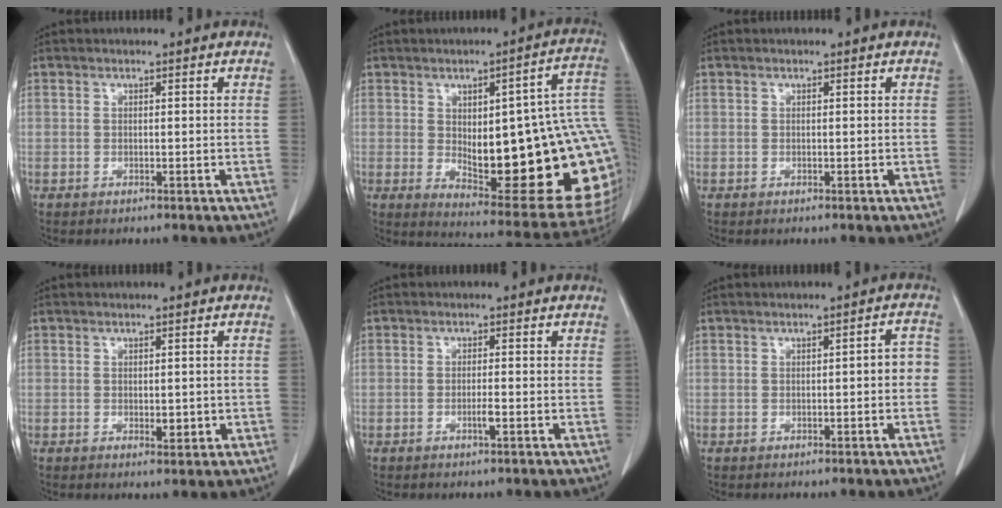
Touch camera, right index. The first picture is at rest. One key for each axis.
{"total": 26.5, "fx": 0.1, "fy": 6.1, "fz": 25.8, "tx": -0.259, "ty": 0.011, "tz": 0.017}
{"total": 0.0}
{"total": 2.2, "fx": -0.3, "fy": 1.1, "fz": 1.9, "tx": -0.023, "ty": -0.002, "tz": 0.002}
{"total": 1.6, "fx": -0.6, "fy": 0.1, "fz": 1.5, "tx": -0.028, "ty": -0.001, "tz": -0.012}
{"total": 2.6, "fx": -0.4, "fy": 0.7, "fz": 2.5, "tx": -0.025, "ty": 0.010, "tz": -0.006}